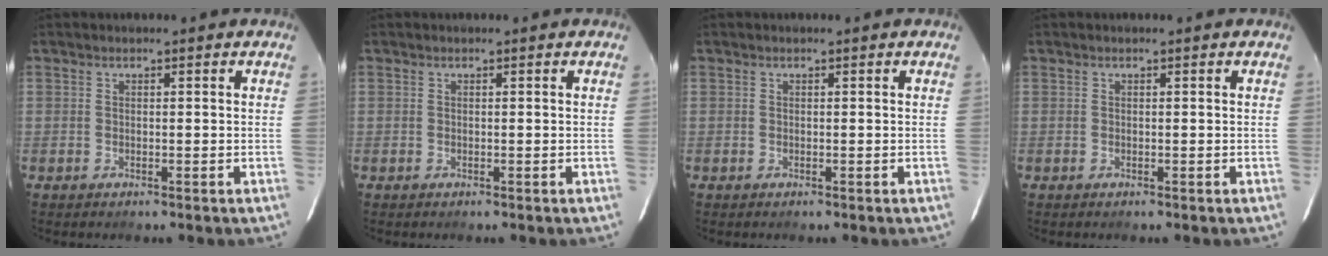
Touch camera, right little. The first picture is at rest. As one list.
[{"total": 0.0}, {"total": 0.0}, {"total": 0.0}]